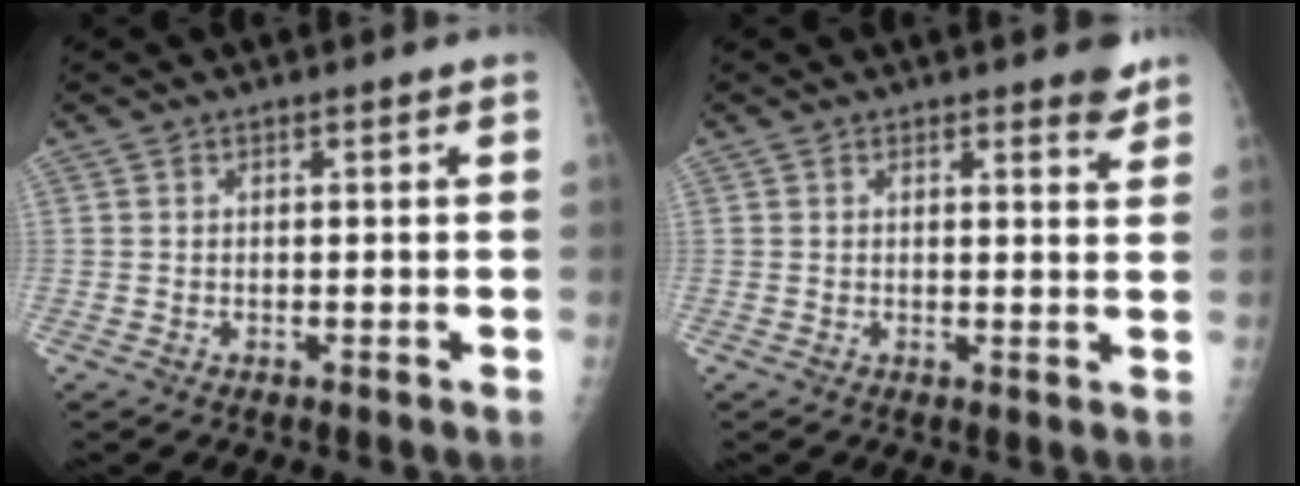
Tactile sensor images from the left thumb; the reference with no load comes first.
{"total": 3.4, "force": [2.7, 0.9, 1.8], "torque": [-0.007, -0.017, 0.029]}